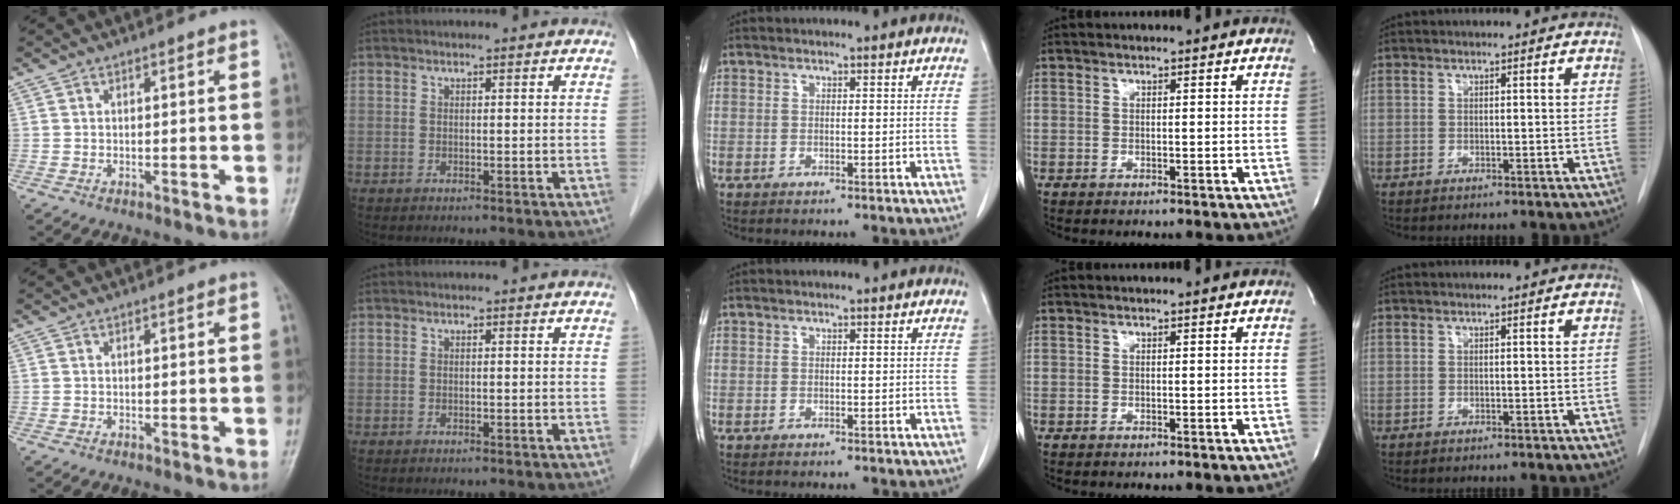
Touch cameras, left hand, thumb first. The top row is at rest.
{}